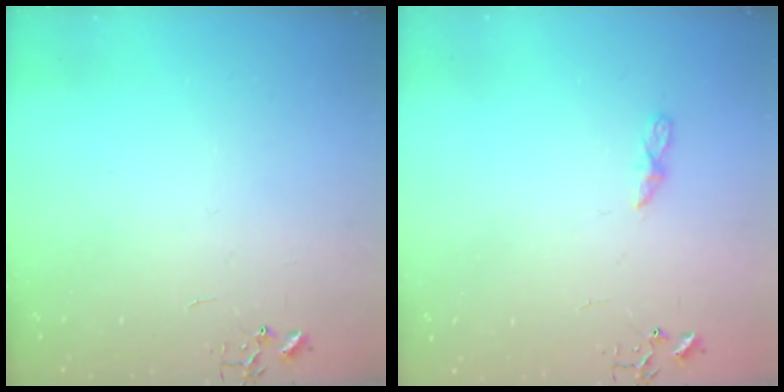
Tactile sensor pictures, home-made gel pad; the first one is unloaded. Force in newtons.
{"total": 5.5, "press": 5.4, "slide": 0.4}